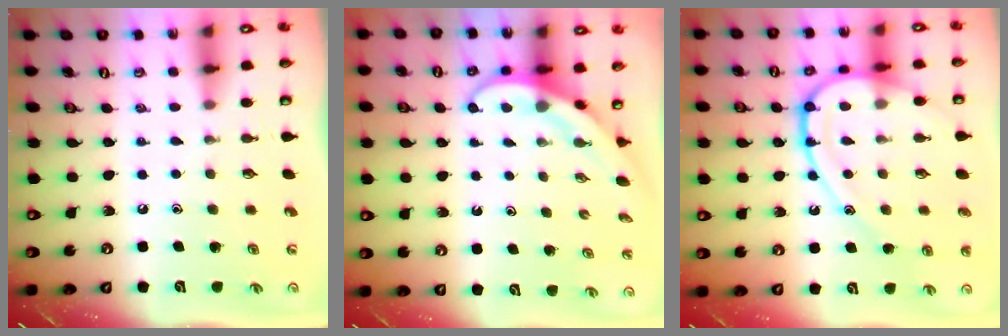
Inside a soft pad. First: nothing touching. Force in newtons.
{"total": 3.7, "press": 3.7, "slide": 0.8}
{"total": 16.0, "press": 16.0, "slide": 1.5}